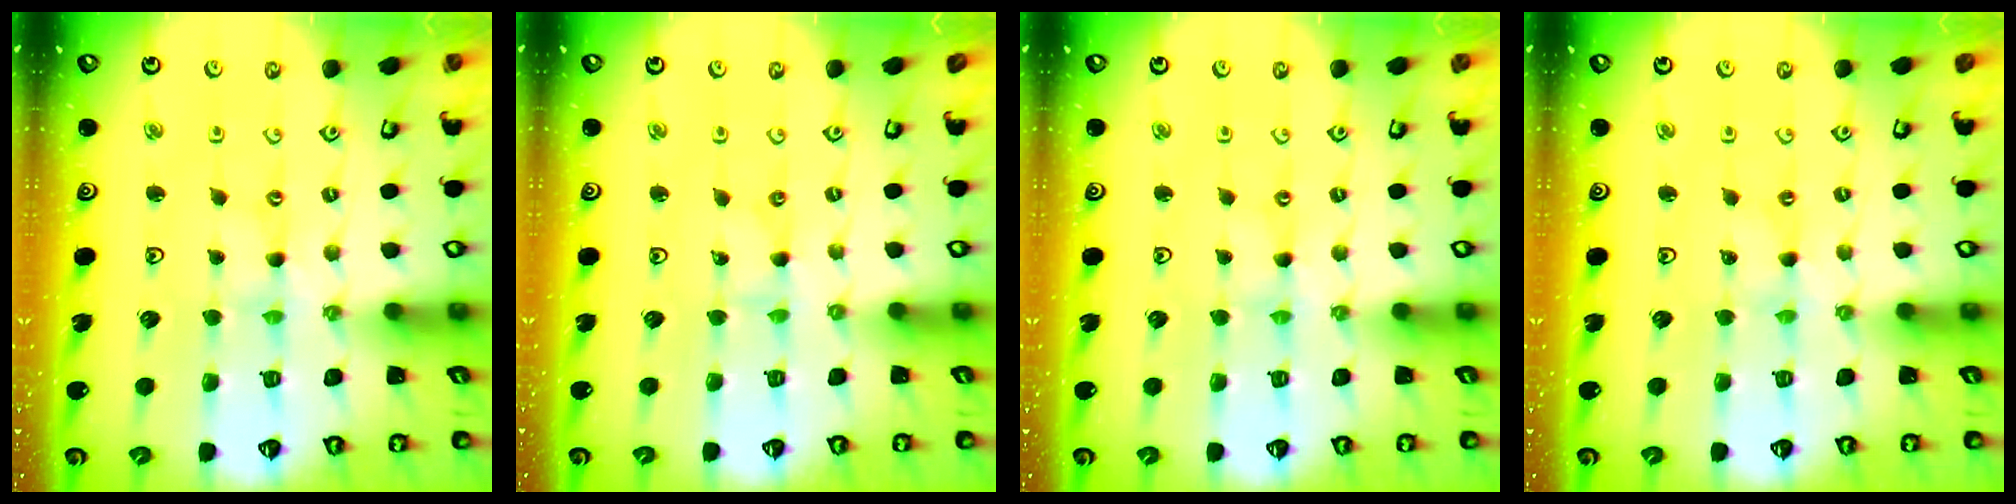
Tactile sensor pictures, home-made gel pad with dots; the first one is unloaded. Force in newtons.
{"total": 0.0}
{"total": 0.0}
{"total": 0.0}